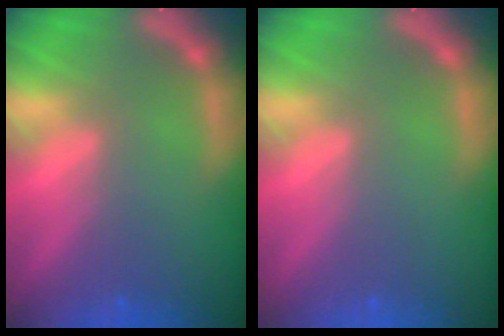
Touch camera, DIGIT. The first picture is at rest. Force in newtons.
{"total": 0.0}